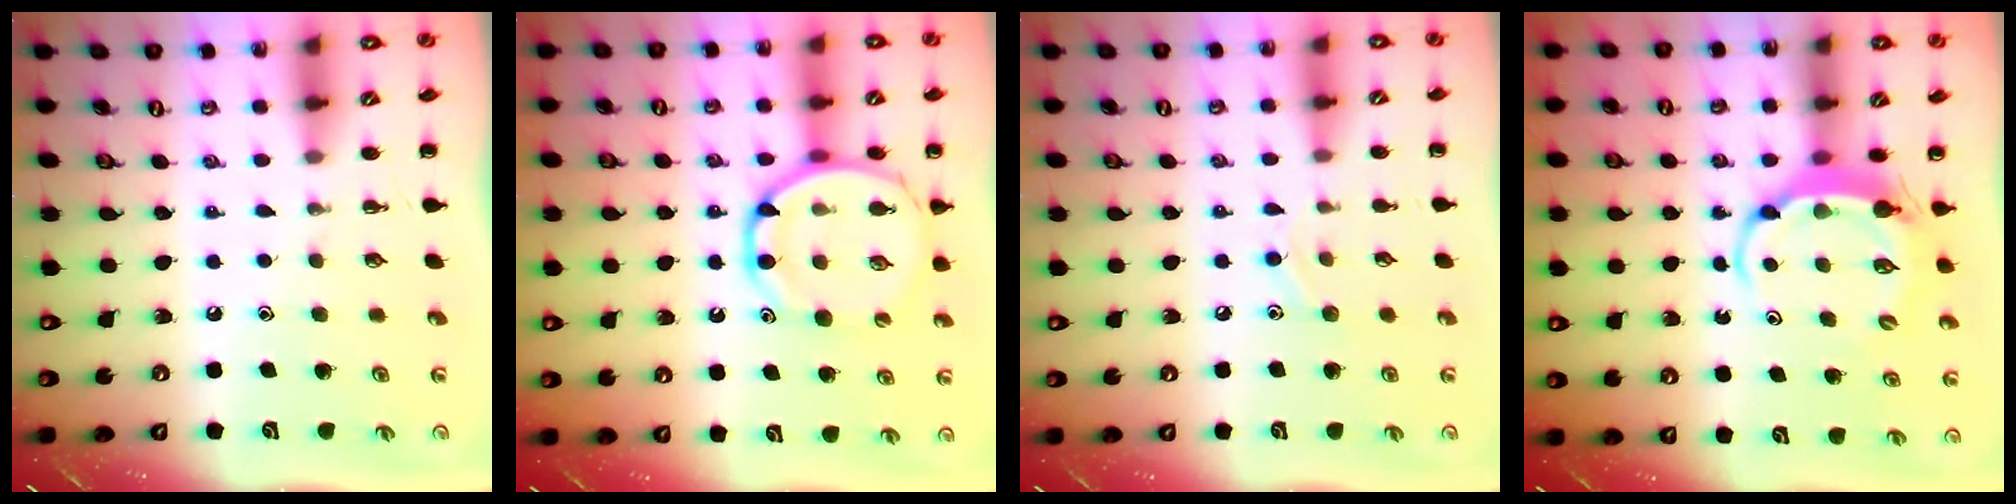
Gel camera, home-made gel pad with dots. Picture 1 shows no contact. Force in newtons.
{"total": 14.3, "press": 13.9, "slide": 3.3}
{"total": 7.6, "press": 7.4, "slide": 1.8}
{"total": 5.9, "press": 5.8, "slide": 0.7}